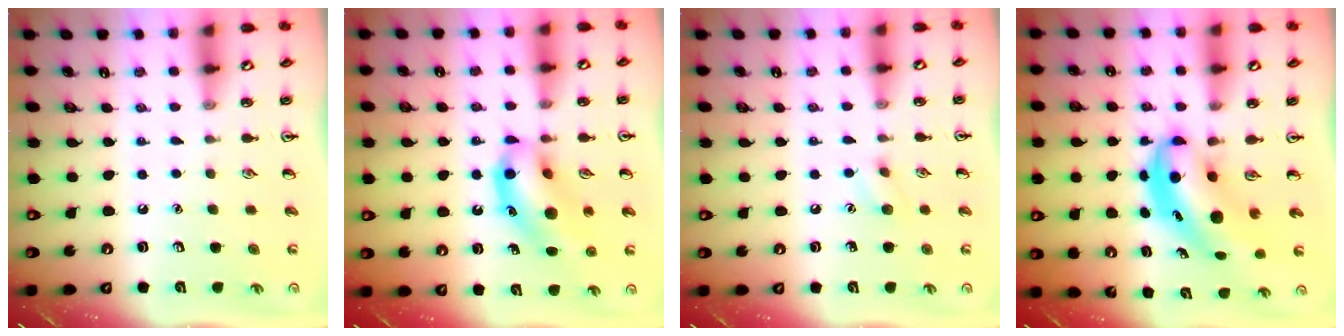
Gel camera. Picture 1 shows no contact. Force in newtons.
{"total": 14.2, "press": 13.7, "slide": 3.9}
{"total": 6.6, "press": 6.3, "slide": 1.8}
{"total": 6.6, "press": 6.4, "slide": 1.8}